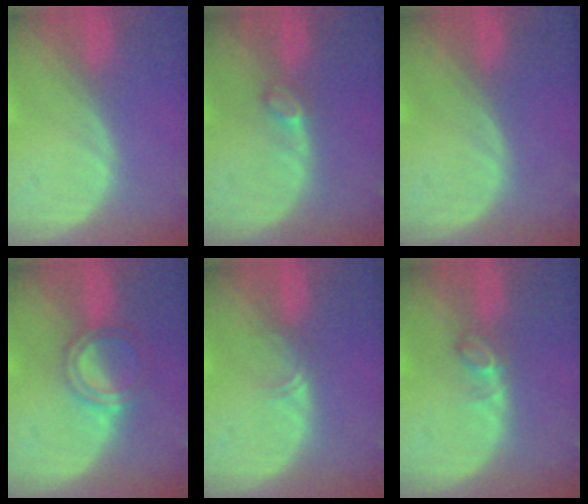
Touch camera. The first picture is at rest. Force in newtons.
{"total": 2.0, "press": 1.9, "slide": 0.2}
{"total": 0.0}
{"total": 5.1, "press": 4.6, "slide": 2.1}
{"total": 1.4, "press": 1.1, "slide": 0.9}
{"total": 2.4, "press": 2.4, "slide": 0.4}